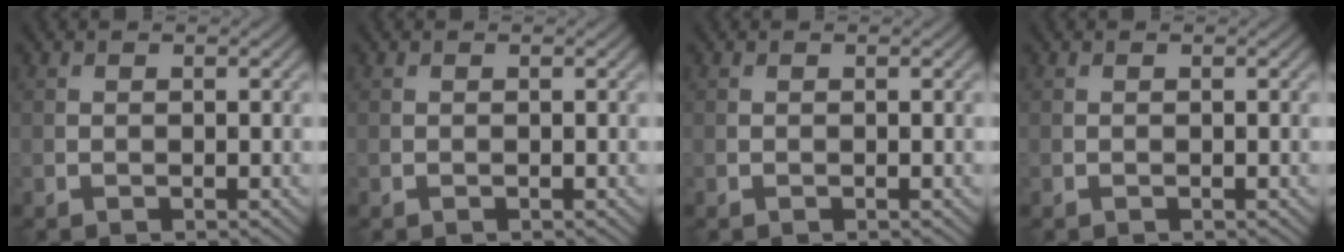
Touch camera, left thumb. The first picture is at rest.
{"total": 0.0}
{"total": 0.0}
{"total": 0.0}